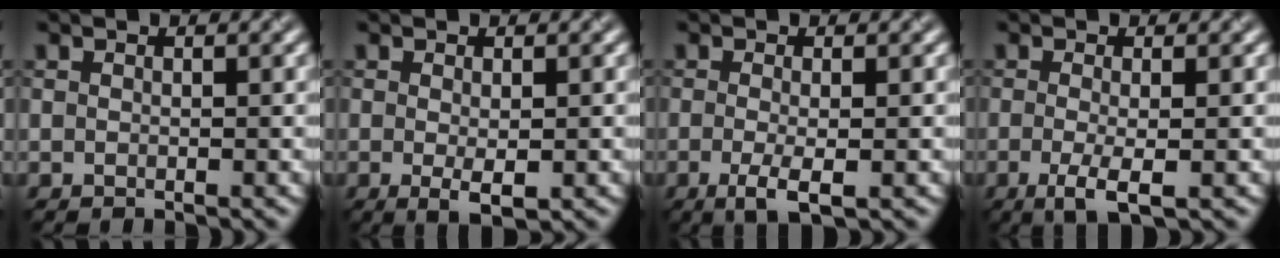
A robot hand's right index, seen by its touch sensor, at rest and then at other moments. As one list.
[{"total": 1.5, "force": [-0.6, 0.0, 1.4], "torque": [-0.028, -0.002, 0.003]}, {"total": 2.4, "force": [-1.2, 0.2, 2.1], "torque": [-0.046, -0.003, -0.011]}, {"total": 2.7, "force": [-1.3, 0.3, 2.4], "torque": [-0.051, -0.003, -0.013]}]